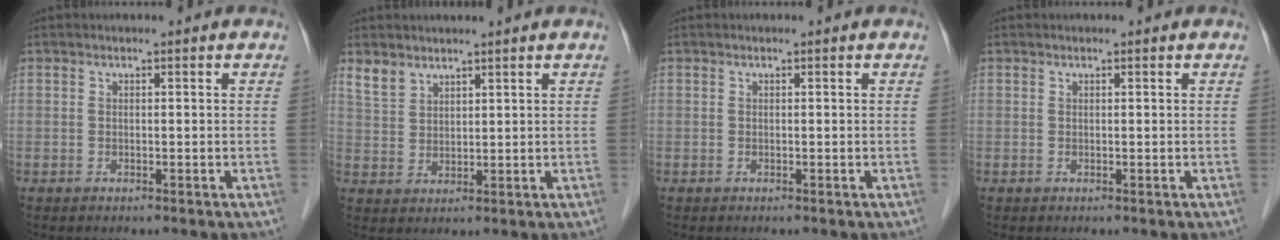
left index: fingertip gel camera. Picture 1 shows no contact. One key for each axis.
{"total": 3.3, "fx": 2.8, "fy": 1.7, "fz": 0.6, "tx": -0.016, "ty": 0.006, "tz": 0.064}
{"total": 0.0}
{"total": 0.0}